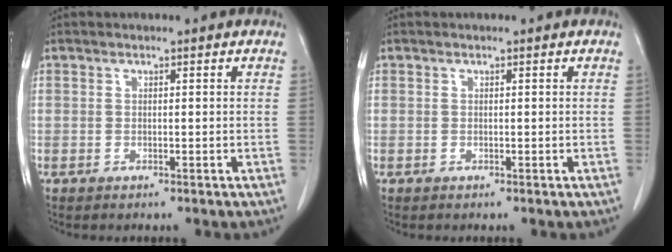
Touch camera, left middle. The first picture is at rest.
{"total": 0.0}